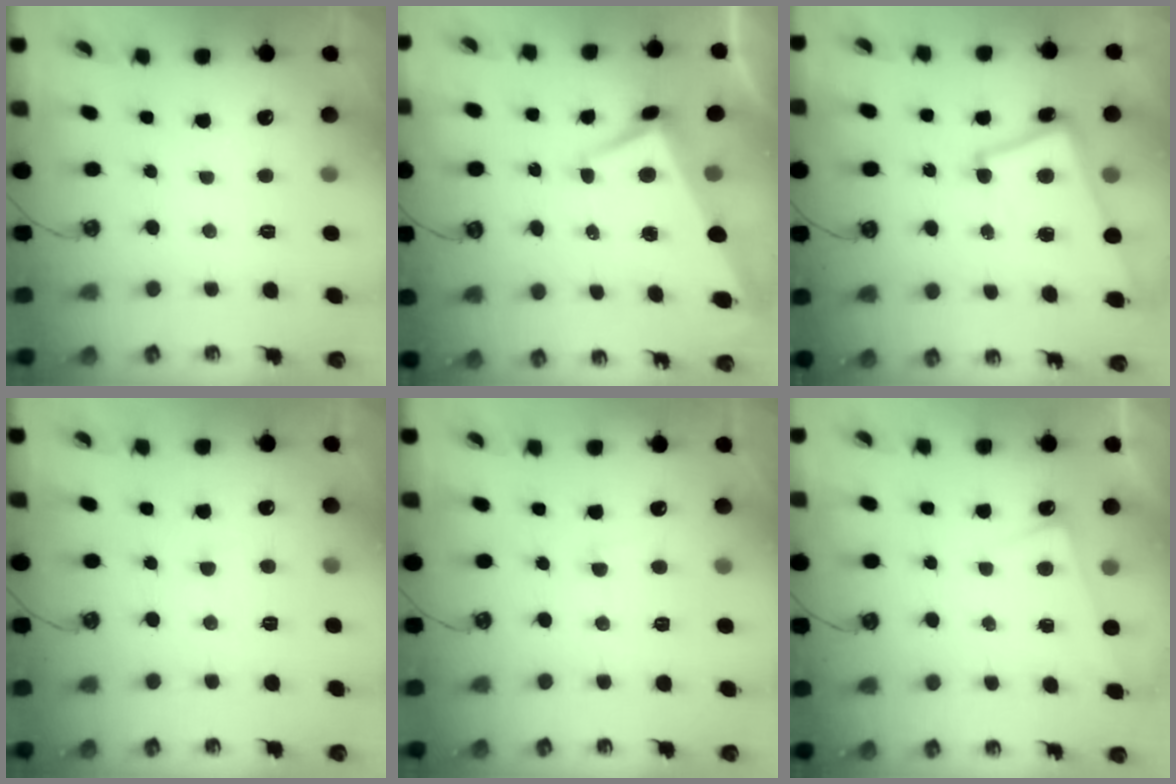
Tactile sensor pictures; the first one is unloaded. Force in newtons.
{"total": 1.8, "press": 1.2, "slide": 1.3}
{"total": 6.9, "press": 6.7, "slide": 1.4}
{"total": 4.0, "press": 3.9, "slide": 0.3}
{"total": 1.8, "press": 1.7, "slide": 0.3}
{"total": 1.9, "press": 1.8, "slide": 0.4}